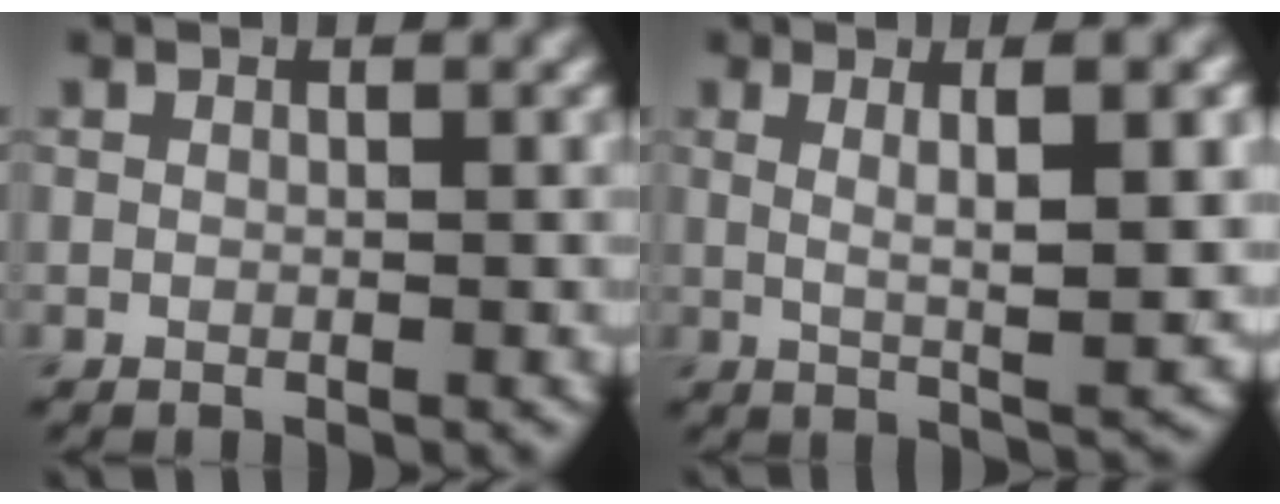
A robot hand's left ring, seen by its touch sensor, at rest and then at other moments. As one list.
[{"total": 6.4, "force": [1.4, 1.3, 6.1], "torque": [-0.085, 0.000, 0.023]}]